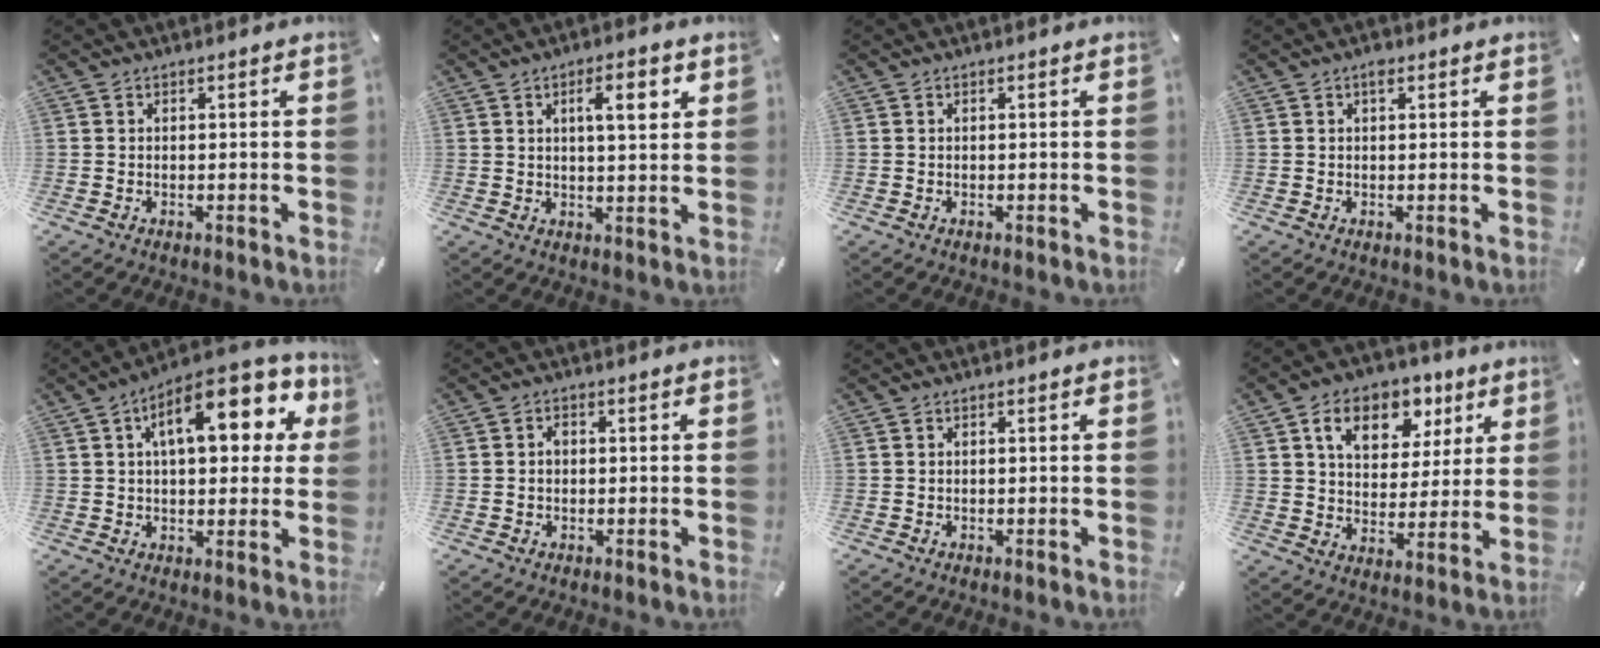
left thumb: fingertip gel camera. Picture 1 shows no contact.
{"total": 7.2, "force": [2.9, 2.1, 6.2], "torque": [-0.097, -0.006, 0.039]}
{"total": 0.0}
{"total": 1.7, "force": [0.8, 0.8, 1.3], "torque": [-0.020, 0.002, 0.012]}
{"total": 16.3, "force": [5.9, 8.1, 12.9], "torque": [-0.179, -0.011, 0.093]}
{"total": 1.7, "force": [0.0, 1.3, 1.1], "torque": [-0.024, 0.006, -0.002]}
{"total": 0.0}
{"total": 12.3, "force": [6.6, 8.6, 5.9], "torque": [-0.089, -0.025, 0.116]}